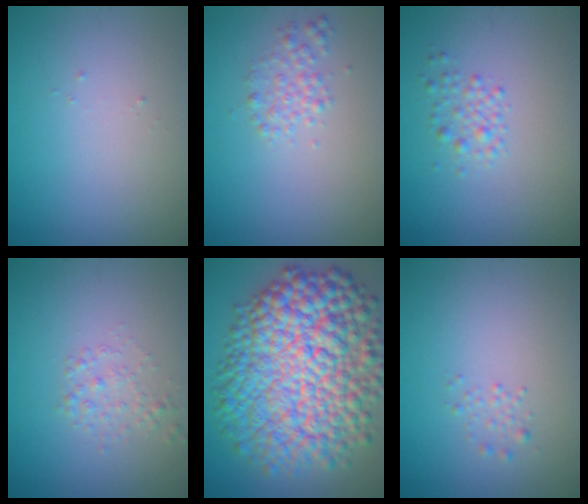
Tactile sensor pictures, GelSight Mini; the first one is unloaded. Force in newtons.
{"total": 1.7, "press": 1.7, "slide": 0.0}
{"total": 1.6, "press": 1.6, "slide": 0.0}
{"total": 1.4, "press": 1.4, "slide": 0.1}
{"total": 14.6, "press": 14.6, "slide": 0.2}
{"total": 0.8, "press": 0.8, "slide": 0.0}